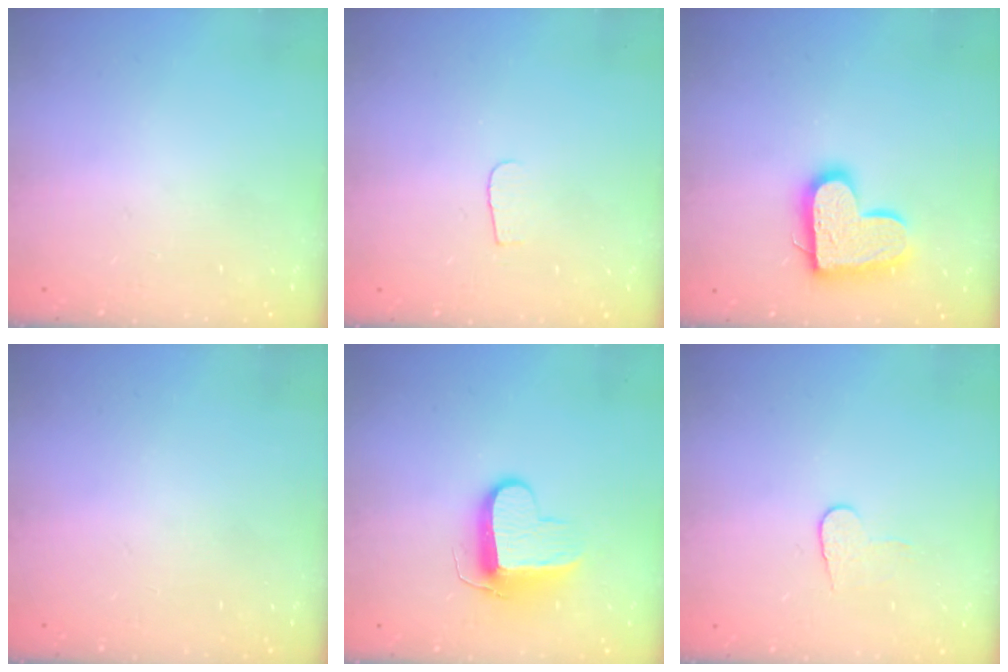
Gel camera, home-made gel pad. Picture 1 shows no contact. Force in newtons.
{"total": 3.5, "press": 3.5, "slide": 0.3}
{"total": 15.1, "press": 15.0, "slide": 1.0}
{"total": 0.0}
{"total": 9.8, "press": 9.8, "slide": 0.1}
{"total": 6.0, "press": 6.0, "slide": 0.5}